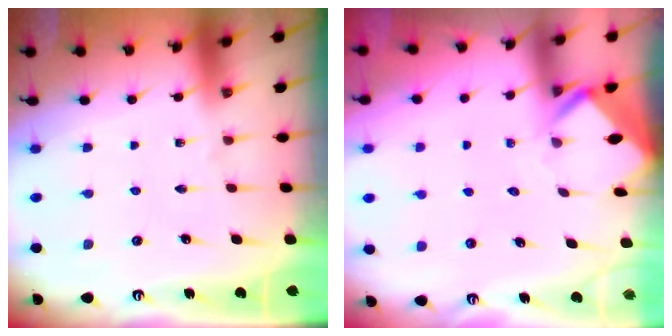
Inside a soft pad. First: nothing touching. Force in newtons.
{"total": 3.0, "press": 3.0, "slide": 0.3}